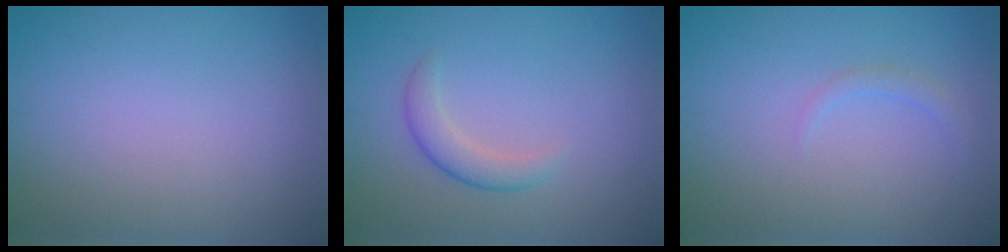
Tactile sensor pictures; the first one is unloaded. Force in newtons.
{"total": 2.1, "press": 2.1, "slide": 0.0}
{"total": 1.0, "press": 1.0, "slide": 0.1}